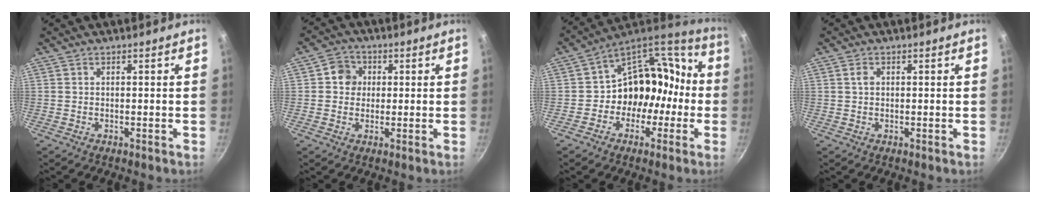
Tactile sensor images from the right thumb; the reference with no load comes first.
{"total": 4.9, "force": [0.8, 4.5, 1.7], "torque": [0.002, 0.005, 0.004]}
{"total": 16.1, "force": [-3.0, 13.3, 8.5], "torque": [-0.062, 0.083, -0.045]}
{"total": 1.4, "force": [0.4, 1.0, 1.0], "torque": [-0.016, 0.002, 0.006]}